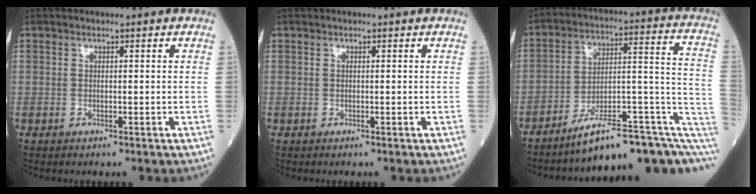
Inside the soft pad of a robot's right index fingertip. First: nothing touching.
{"total": 0.0}
{"total": 17.3, "force": [-10.1, 4.6, 13.3], "torque": [-0.134, 0.068, -0.143]}